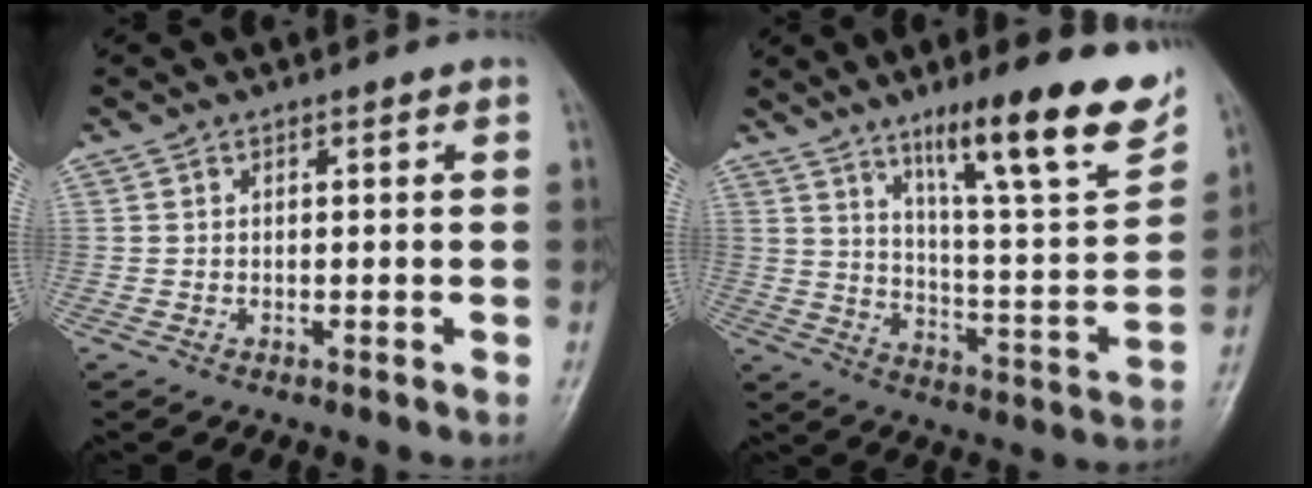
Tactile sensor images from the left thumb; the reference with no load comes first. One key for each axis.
{"total": 21.1, "fx": 13.0, "fy": 3.7, "fz": 16.2, "tx": -0.208, "ty": -0.061, "tz": 0.205}